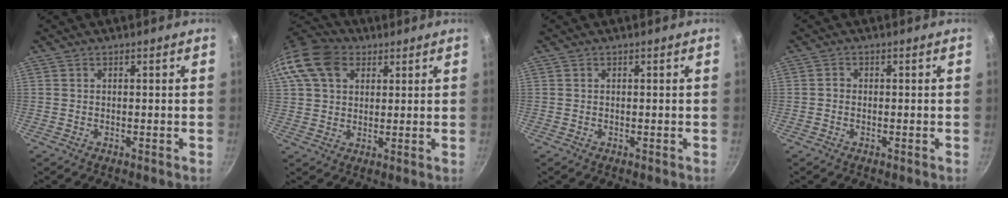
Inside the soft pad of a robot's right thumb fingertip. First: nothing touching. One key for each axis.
{"total": 13.1, "fx": 5.0, "fy": 9.6, "fz": 7.4, "tx": -0.134, "ty": 0.016, "tz": 0.079}
{"total": 0.0}
{"total": 0.9, "fx": -0.3, "fy": 0.8, "fz": 0.2, "tx": -0.002, "ty": 0.003, "tz": -0.009}